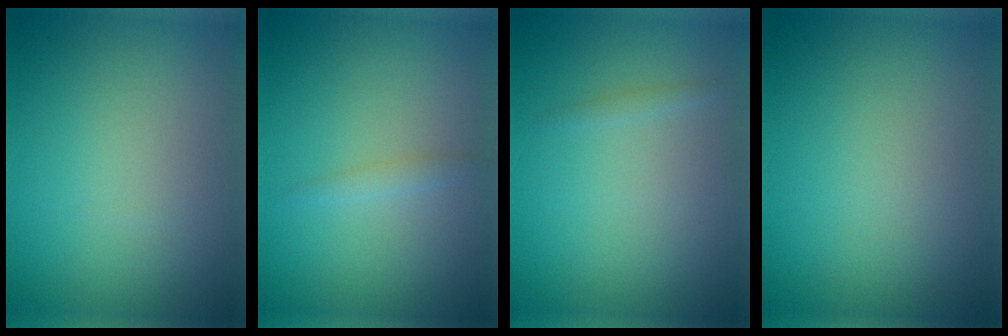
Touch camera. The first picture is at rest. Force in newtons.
{"total": 0.8, "press": 0.8, "slide": 0.1}
{"total": 0.6, "press": 0.6, "slide": 0.0}
{"total": 0.0}